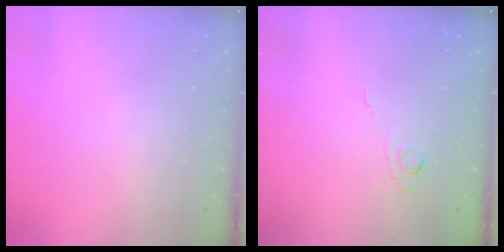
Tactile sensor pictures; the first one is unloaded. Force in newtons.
{"total": 3.8, "press": 3.5, "slide": 1.6}